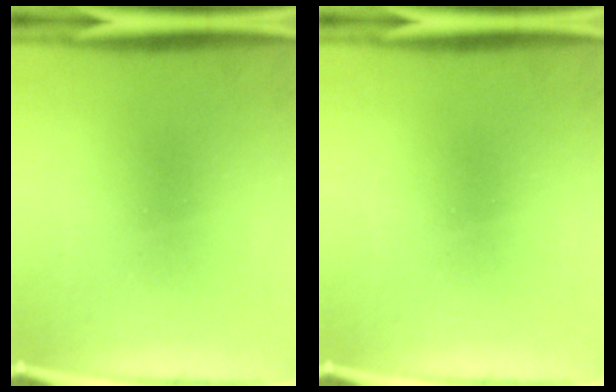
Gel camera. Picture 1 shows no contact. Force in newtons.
{"total": 0.0}